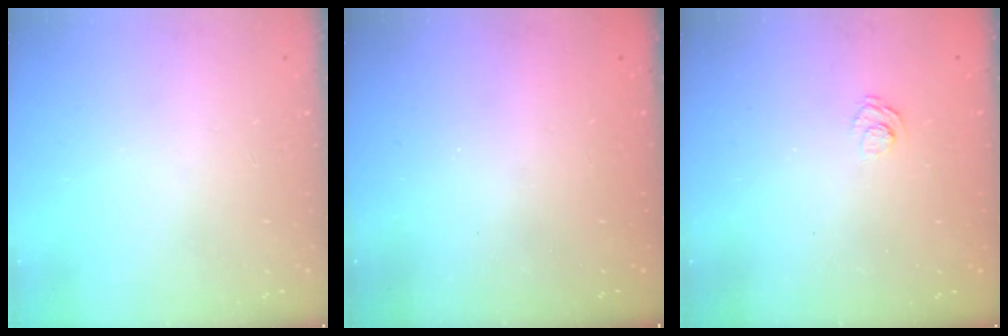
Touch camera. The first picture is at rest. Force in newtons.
{"total": 2.3, "press": 2.2, "slide": 0.7}
{"total": 3.7, "press": 3.4, "slide": 1.3}